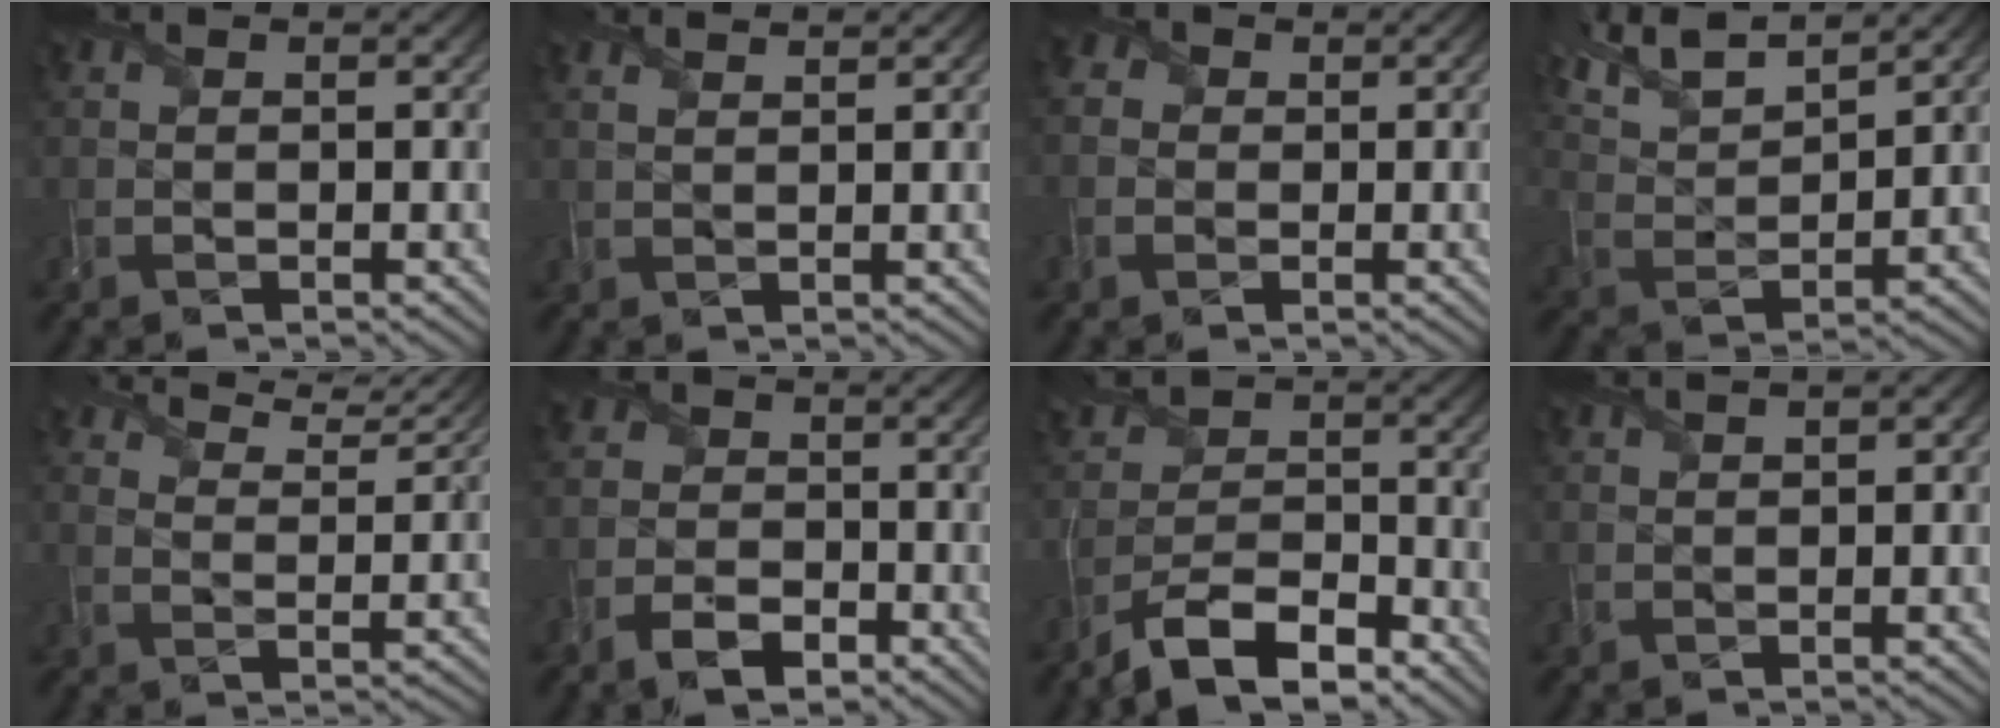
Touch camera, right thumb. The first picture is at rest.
{"total": 2.6, "force": [2.1, 0.7, 1.4], "torque": [-0.024, 0.004, 0.018]}
{"total": 3.8, "force": [-0.4, 3.4, 1.7], "torque": [-0.071, -0.003, -0.010]}
{"total": 9.8, "force": [7.8, 2.5, 5.4], "torque": [-0.138, 0.018, 0.151]}
{"total": 7.3, "force": [6.4, 1.4, 3.0], "torque": [-0.075, 0.004, 0.111]}
{"total": 5.2, "force": [-3.0, 3.4, 2.5], "torque": [-0.052, -0.008, -0.062]}
{"total": 8.1, "force": [-5.8, 3.5, 4.5], "torque": [-0.071, 0.000, -0.117]}
{"total": 1.7, "force": [0.8, 0.8, 1.3], "torque": [-0.030, 0.004, 0.013]}